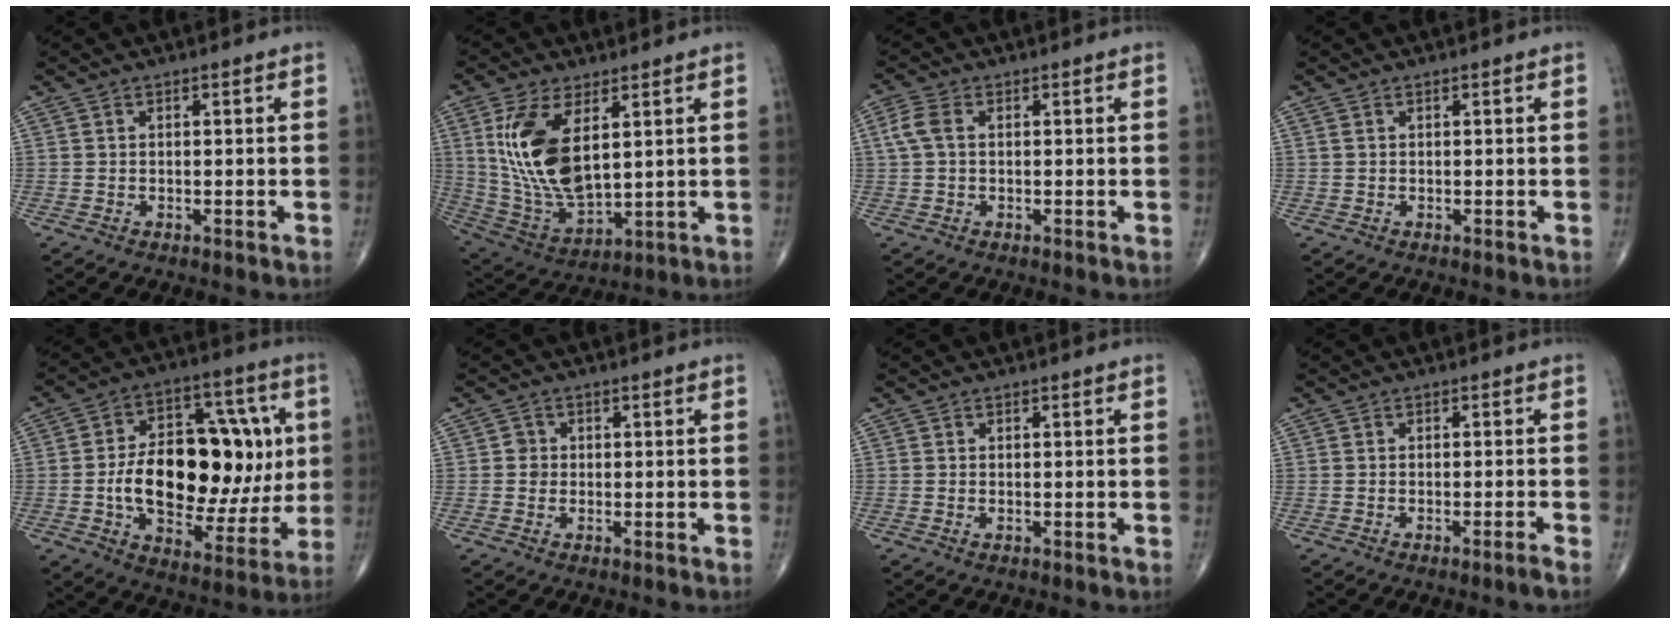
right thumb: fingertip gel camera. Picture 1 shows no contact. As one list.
[{"total": 16.9, "force": [4.6, 8.1, 14.1], "torque": [-0.276, -0.024, 0.105]}, {"total": 3.8, "force": [0.6, 2.4, 3.0], "torque": [-0.080, 0.012, 0.008]}, {"total": 0.6, "force": [0.3, 0.3, 0.5], "torque": [-0.013, 0.012, 0.008]}, {"total": 25.4, "force": [0.7, 14.2, 21.0], "torque": [-0.289, 0.016, 0.020]}, {"total": 1.7, "force": [-0.1, 1.6, 0.5], "torque": [0.002, 0.005, -0.005]}, {"total": 0.0}, {"total": 1.6, "force": [-1.2, -0.5, 0.9], "torque": [-0.023, 0.004, -0.021]}]